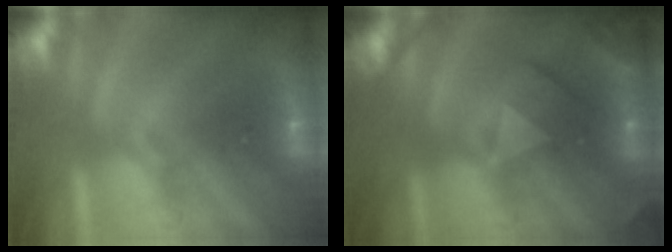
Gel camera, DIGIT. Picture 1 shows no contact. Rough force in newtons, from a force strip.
{"total": 2.4}